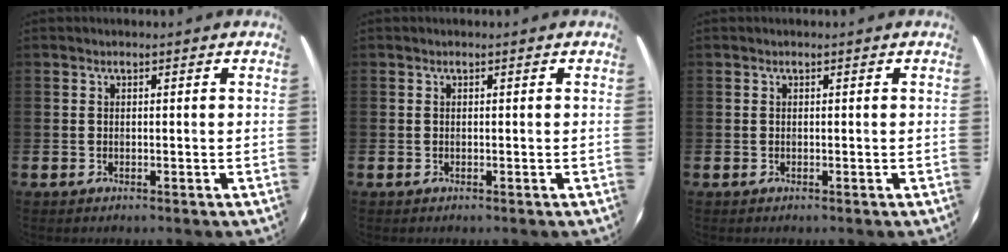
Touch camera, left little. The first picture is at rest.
{"total": 0.0}
{"total": 0.0}